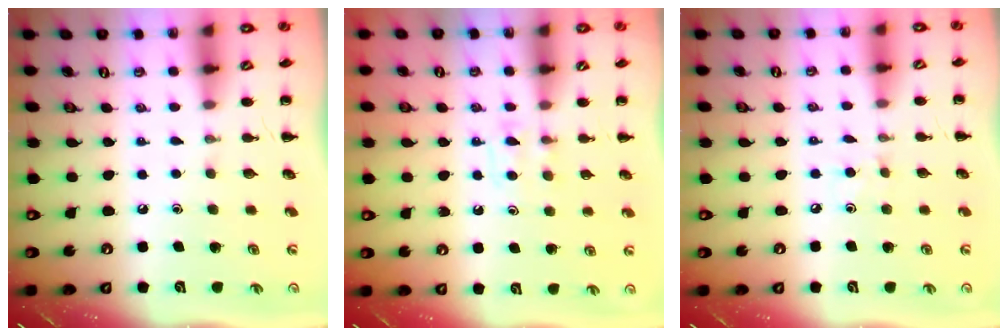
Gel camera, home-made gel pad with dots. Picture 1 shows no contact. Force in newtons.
{"total": 5.3, "press": 5.0, "slide": 1.7}
{"total": 4.0, "press": 3.8, "slide": 1.3}